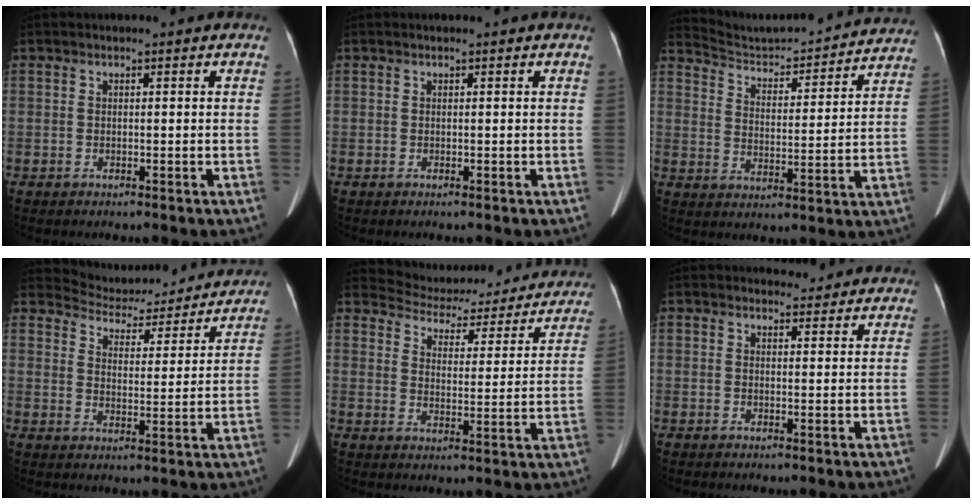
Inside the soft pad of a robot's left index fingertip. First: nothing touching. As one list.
[{"total": 0.0}, {"total": 20.8, "force": [20.0, 2.9, 4.9], "torque": [-0.067, -0.027, 0.268]}, {"total": 15.1, "force": [14.6, 3.2, 2.0], "torque": [-0.015, -0.005, 0.184]}, {"total": 20.6, "force": [19.5, 5.2, 4.2], "torque": [-0.045, -0.027, 0.234]}, {"total": 4.3, "force": [4.1, 1.4, 0.3], "torque": [0.002, 0.001, 0.038]}]